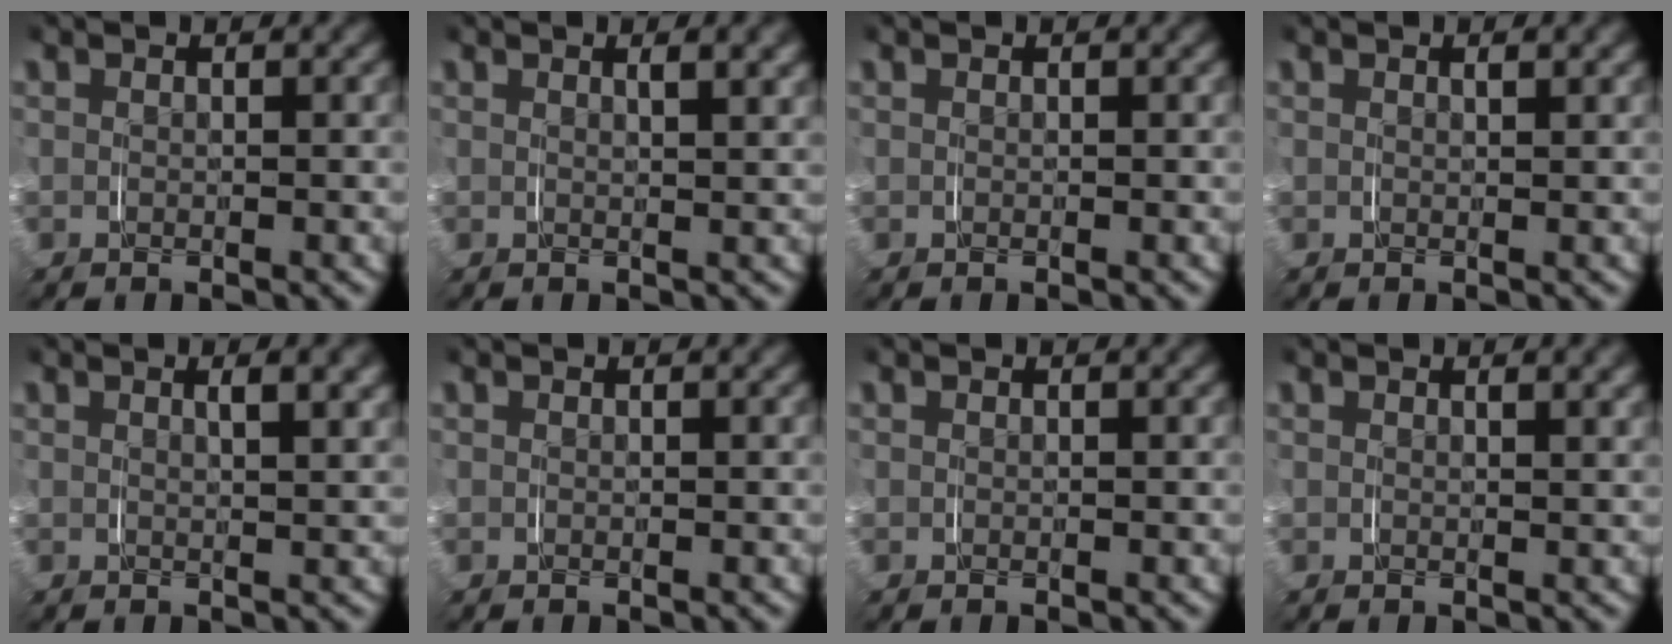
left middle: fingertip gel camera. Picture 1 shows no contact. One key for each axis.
{"total": 1.4, "fx": 1.1, "fy": -0.5, "fz": 0.6, "tx": -0.002, "ty": 0.007, "tz": 0.018}
{"total": 0.0}
{"total": 0.5, "fx": 0.4, "fy": -0.3, "fz": 0.1, "tx": 0.002, "ty": 0.001, "tz": 0.008}
{"total": 1.6, "fx": 1.2, "fy": -0.5, "fz": 0.9, "tx": -0.006, "ty": 0.007, "tz": 0.019}
{"total": 0.0}
{"total": 0.0}
{"total": 0.8, "fx": 0.7, "fy": -0.4, "fz": 0.2, "tx": 0.001, "ty": 0.003, "tz": 0.012}